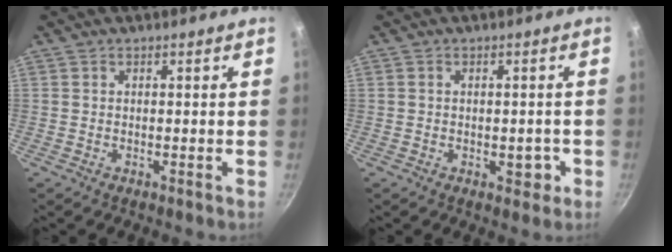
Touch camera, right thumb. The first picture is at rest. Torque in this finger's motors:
{"motor_torque": [0.15, 0.34, -0.22, 0.14, -0.01]}